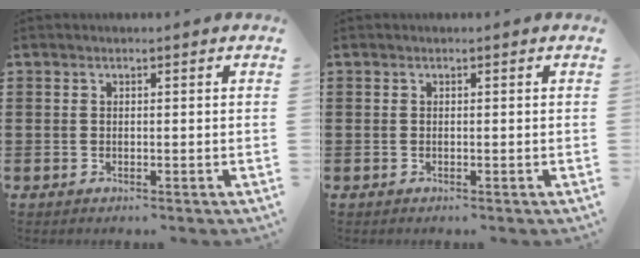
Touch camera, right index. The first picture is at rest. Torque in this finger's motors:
{"motor_torque": [-0.85, 1.29, -0.02, 0.00]}